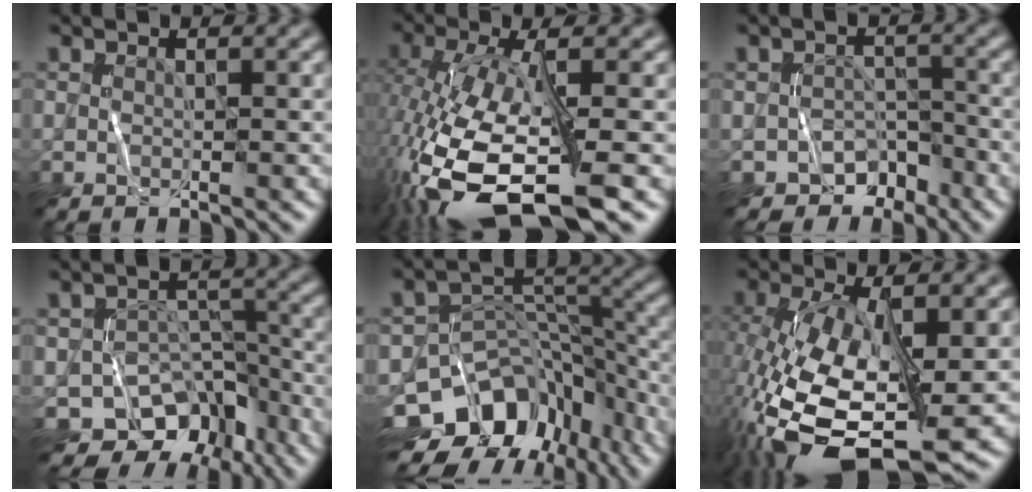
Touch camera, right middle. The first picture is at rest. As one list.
[{"total": 13.3, "force": [-5.5, 4.9, 11.1], "torque": [-0.236, -0.026, -0.091]}, {"total": 4.0, "force": [-3.2, 2.3, 0.5], "torque": [0.015, 0.001, -0.046]}, {"total": 8.2, "force": [-6.2, 5.0, 2.1], "torque": [-0.001, -0.002, -0.085]}, {"total": 12.2, "force": [-6.8, 8.4, 5.8], "torque": [-0.103, -0.007, -0.100]}, {"total": 13.9, "force": [-4.5, 6.2, 11.6], "torque": [-0.243, -0.048, -0.061]}]